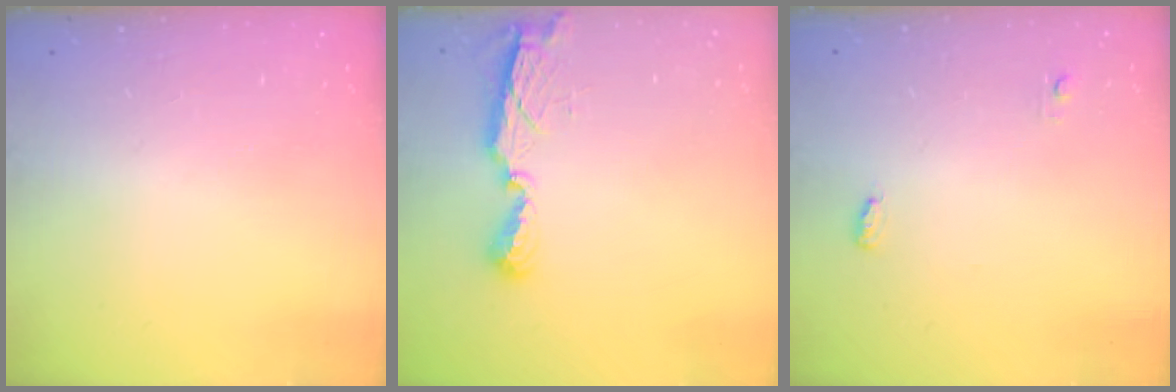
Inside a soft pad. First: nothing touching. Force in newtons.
{"total": 7.5, "press": 7.5, "slide": 0.5}
{"total": 3.9, "press": 3.8, "slide": 1.0}